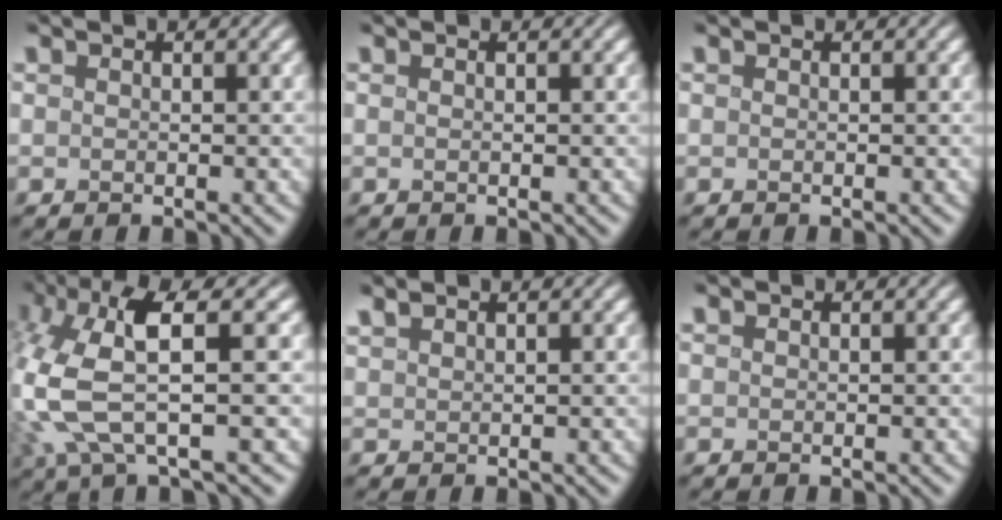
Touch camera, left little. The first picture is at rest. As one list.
[{"total": 0.6, "force": [0.1, 0.2, 0.6], "torque": [-0.008, 0.000, -0.004]}, {"total": 0.0}, {"total": 8.4, "force": [0.6, 2.4, 8.0], "torque": [-0.194, -0.002, 0.011]}, {"total": 1.1, "force": [1.0, 0.1, 0.3], "torque": [-0.008, 0.003, 0.023]}, {"total": 0.0}]